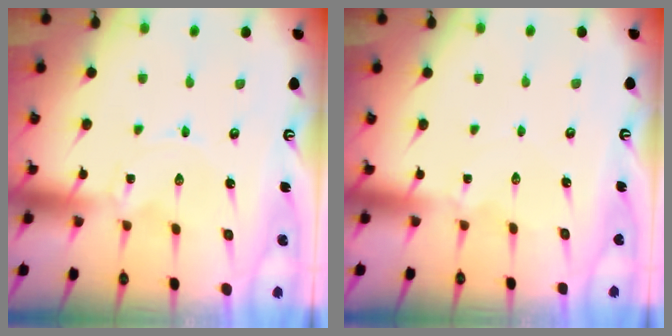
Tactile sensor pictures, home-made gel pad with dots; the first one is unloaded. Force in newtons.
{"total": 1.5, "press": 1.5, "slide": 0.3}